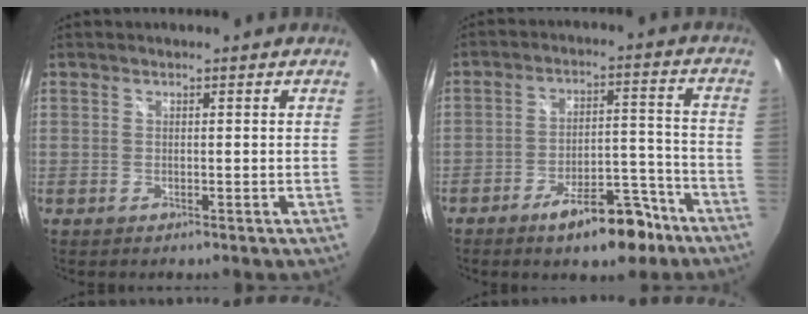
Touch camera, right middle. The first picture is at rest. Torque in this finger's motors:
{"motor_torque": [1.10, -1.04, 0.80, 0.20]}